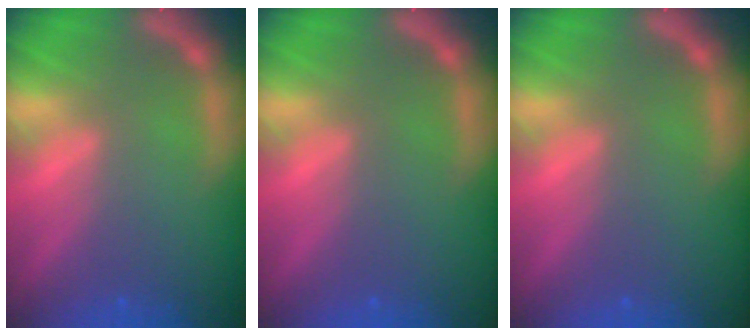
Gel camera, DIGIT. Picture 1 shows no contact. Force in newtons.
{"total": 0.0}
{"total": 0.0}